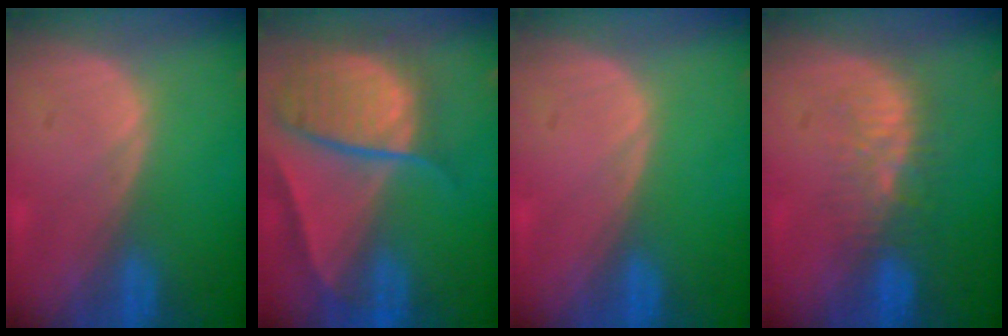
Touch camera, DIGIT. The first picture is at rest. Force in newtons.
{"total": 10.4, "press": 8.8, "slide": 5.6}
{"total": 0.0}
{"total": 5.7, "press": 5.3, "slide": 2.0}